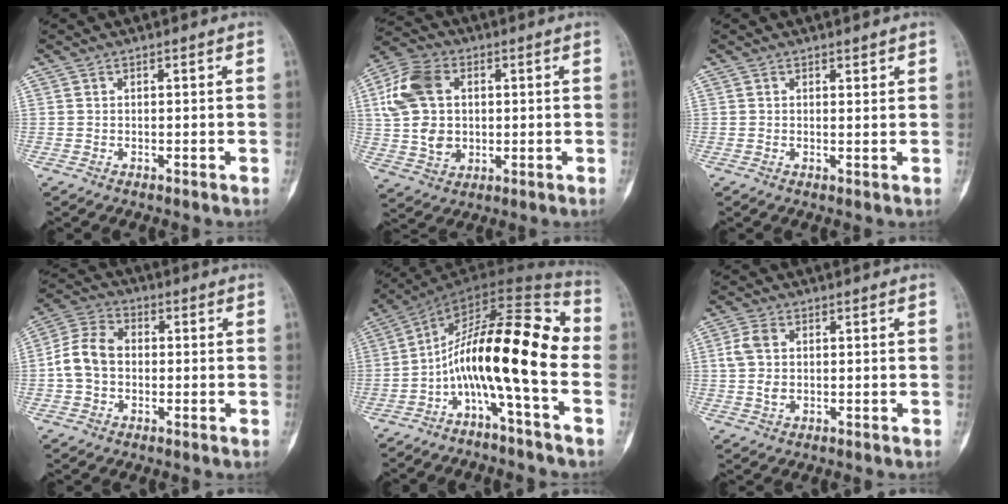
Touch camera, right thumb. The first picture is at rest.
{"total": 14.0, "force": [2.6, 10.5, 8.9], "torque": [-0.152, 0.007, 0.047]}
{"total": 1.1, "force": [0.9, 0.5, 0.5], "torque": [0.004, -0.005, 0.011]}
{"total": 8.8, "force": [-0.5, 6.8, 5.6], "torque": [-0.098, 0.028, -0.021]}
{"total": 15.9, "force": [-4.3, 3.3, 14.9], "torque": [-0.247, 0.103, -0.081]}
{"total": 4.9, "force": [0.4, 3.4, 3.6], "torque": [-0.072, 0.005, 0.004]}